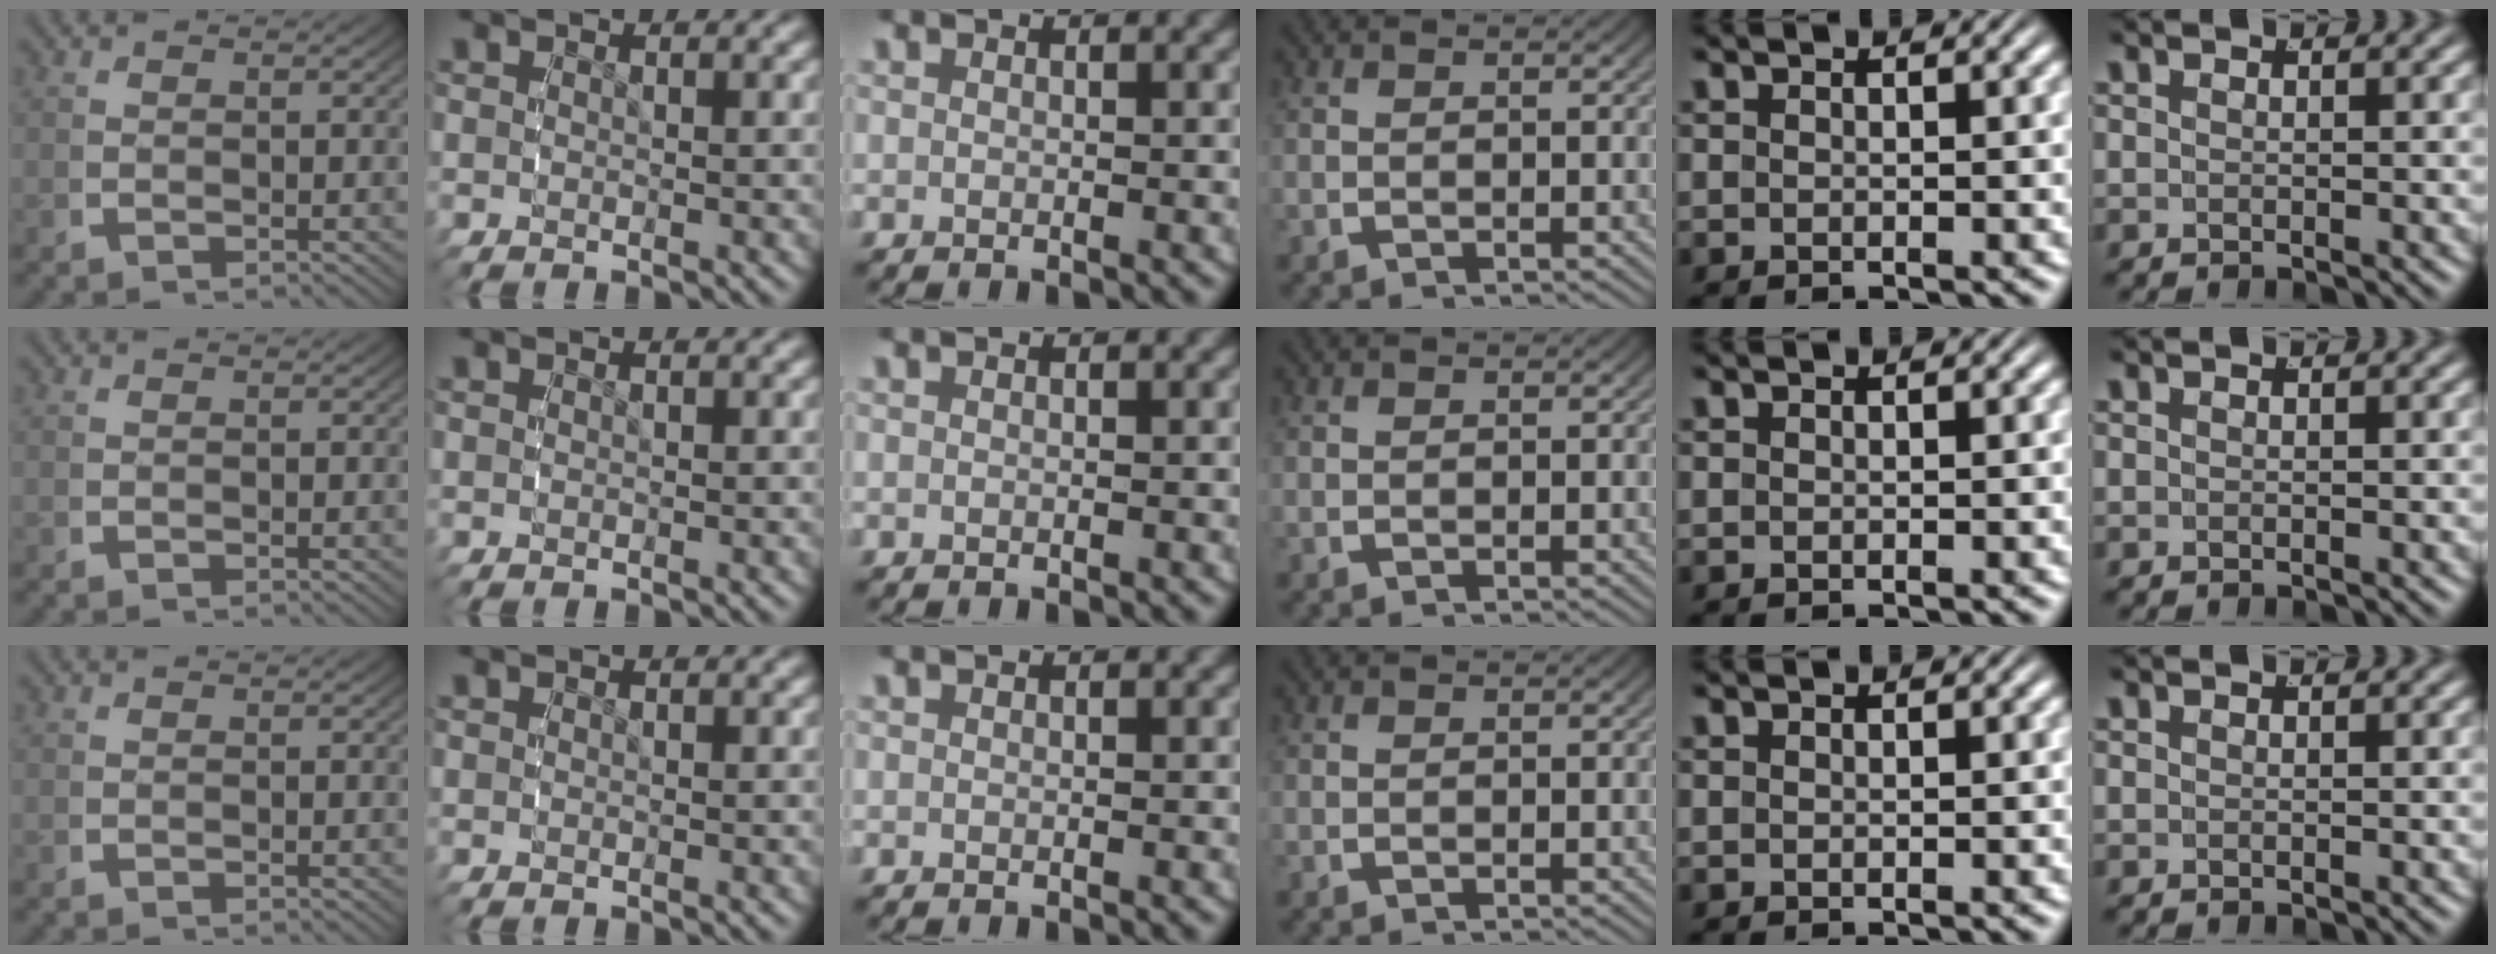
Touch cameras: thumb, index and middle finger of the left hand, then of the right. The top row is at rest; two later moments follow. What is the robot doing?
{"motion": "reach", "object": "backpack"}